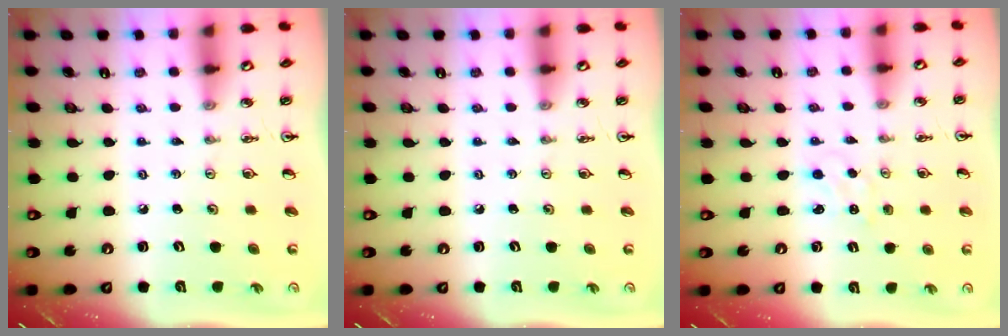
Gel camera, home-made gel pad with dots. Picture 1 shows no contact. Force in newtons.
{"total": 0.0}
{"total": 0.5, "press": 0.5, "slide": 0.1}